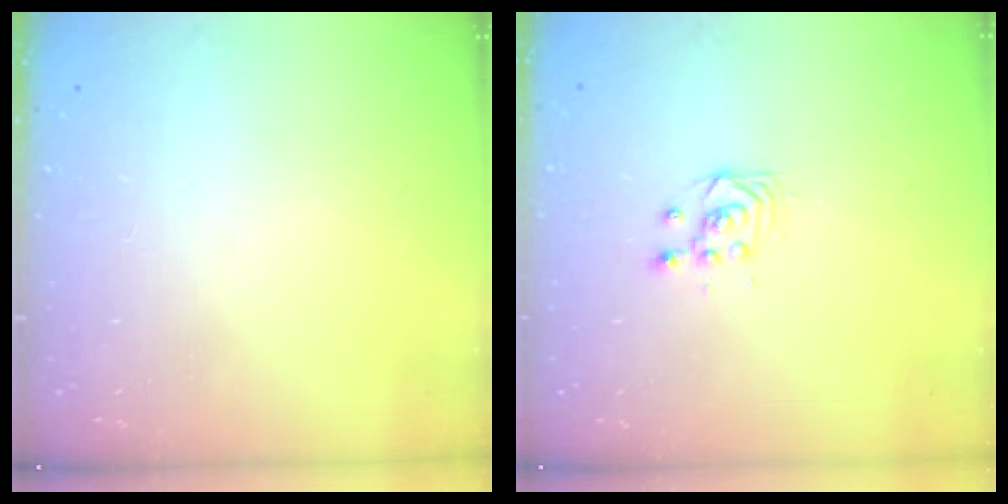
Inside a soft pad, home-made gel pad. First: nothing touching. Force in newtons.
{"total": 3.4, "press": 3.3, "slide": 0.3}